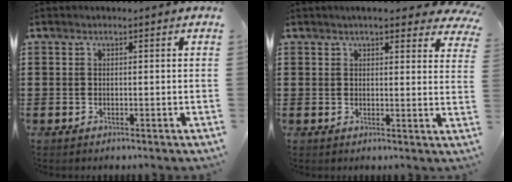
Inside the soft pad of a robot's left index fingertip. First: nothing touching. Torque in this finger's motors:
{"motor_torque": [2.14, 0.00, -0.03, -0.17]}